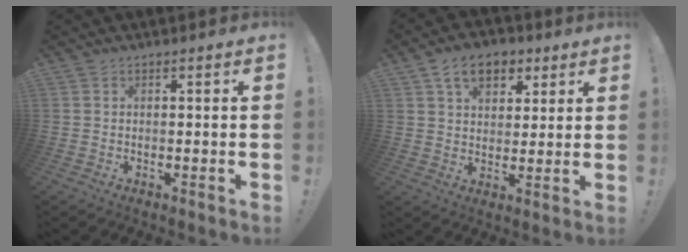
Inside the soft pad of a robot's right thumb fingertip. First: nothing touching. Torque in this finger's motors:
{"motor_torque": [-0.16, 0.40, 0.47, 0.14, 0.00]}